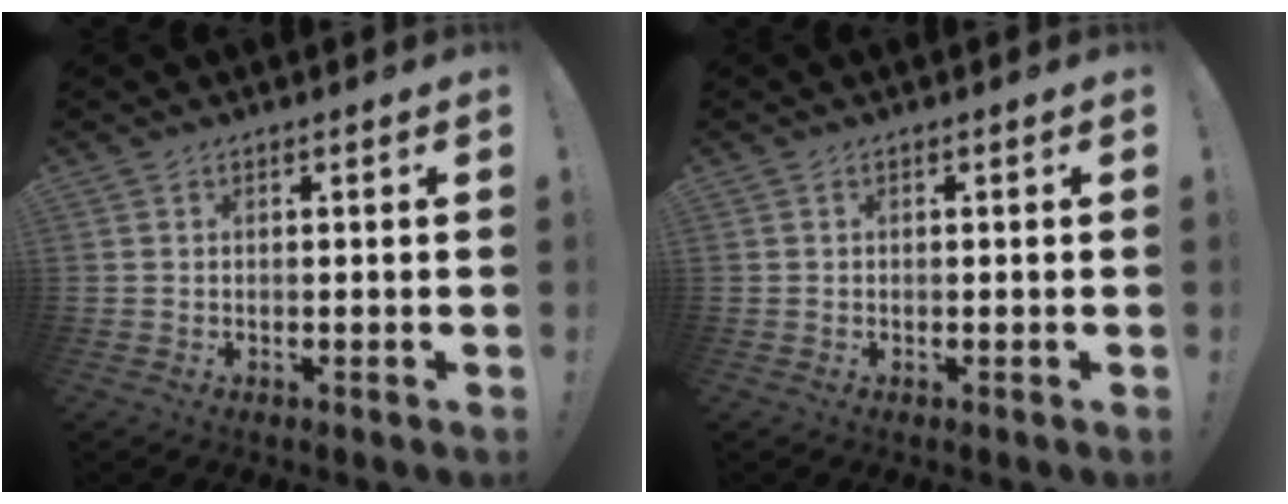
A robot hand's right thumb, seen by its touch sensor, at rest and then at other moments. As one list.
[{"total": 0.0}]